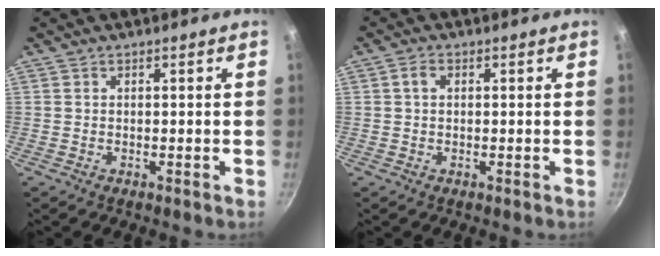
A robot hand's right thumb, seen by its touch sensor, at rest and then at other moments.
{"total": 2.0, "force": [0.4, 1.4, 1.3], "torque": [-0.024, 0.006, 0.005]}